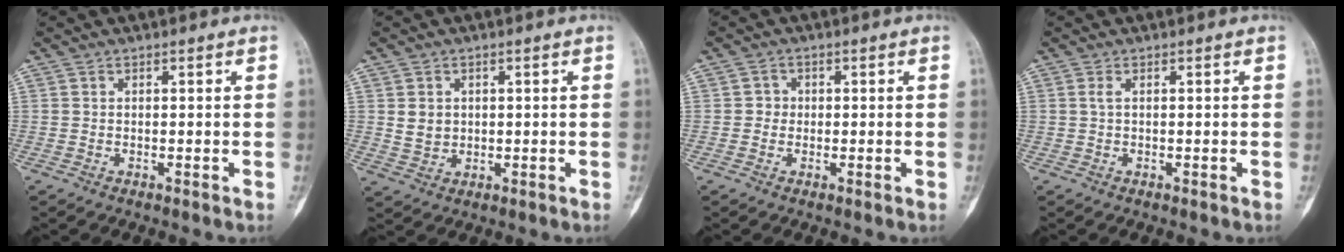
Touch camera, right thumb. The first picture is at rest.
{"total": 3.6, "force": [0.7, 3.1, 1.8], "torque": [-0.016, -0.005, 0.019]}
{"total": 1.9, "force": [0.0, 1.8, 0.5], "torque": [0.005, 0.007, -0.006]}
{"total": 0.7, "force": [0.2, 0.2, 0.7], "torque": [-0.022, 0.004, 0.004]}